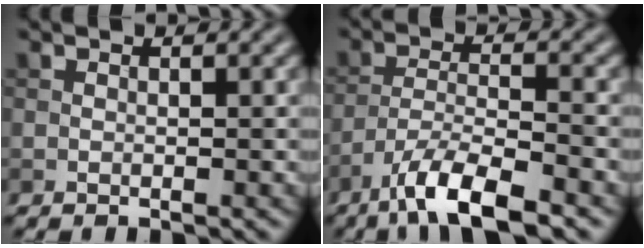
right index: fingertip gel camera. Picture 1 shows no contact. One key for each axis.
{"total": 7.1, "fx": -5.0, "fy": 1.6, "fz": 4.7, "tx": -0.083, "ty": -0.001, "tz": -0.094}